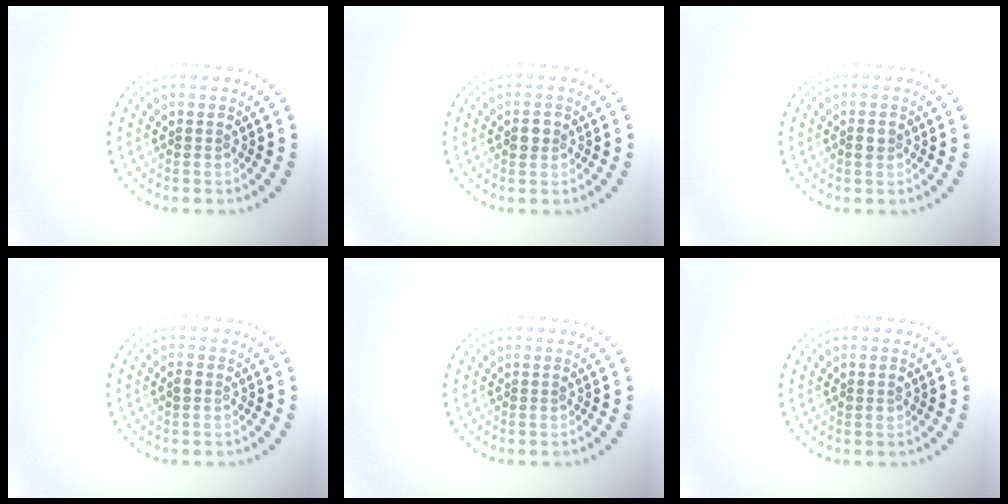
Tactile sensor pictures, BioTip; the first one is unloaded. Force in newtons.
{"total": 1.5, "press": 1.5, "slide": 0.2}
{"total": 1.2, "press": 1.1, "slide": 0.2}
{"total": 0.9, "press": 0.9, "slide": 0.0}
{"total": 0.0}
{"total": 1.0, "press": 0.9, "slide": 0.2}